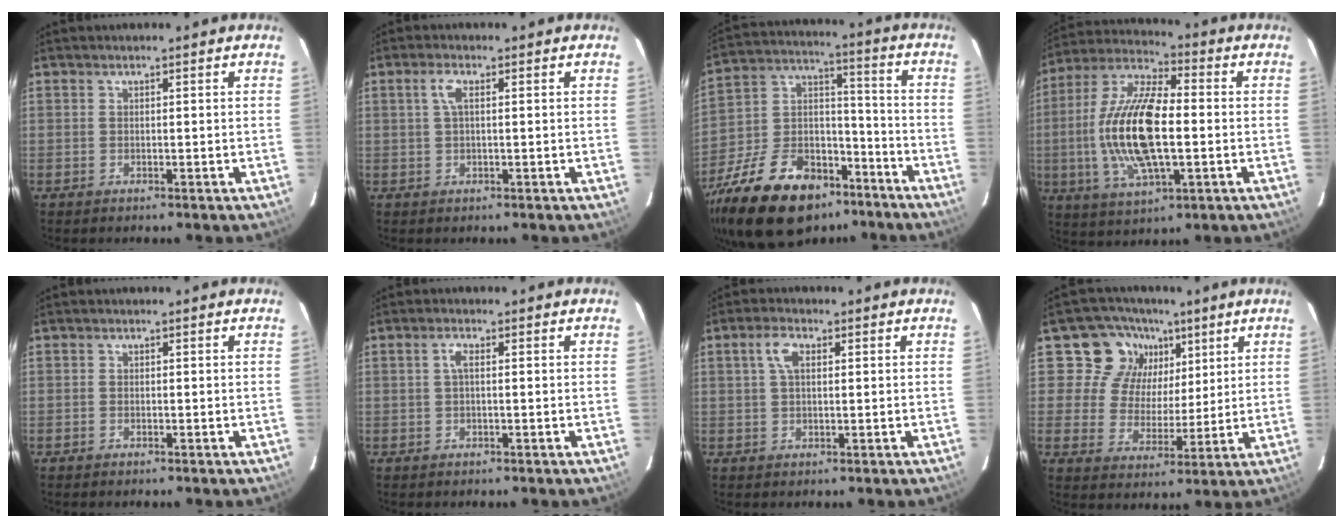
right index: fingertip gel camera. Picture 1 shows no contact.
{"total": 2.4, "force": [0.5, 0.7, 2.3], "torque": [-0.050, 0.007, 0.009]}
{"total": 25.7, "force": [-17.0, 14.1, 13.0], "torque": [-0.287, 0.029, -0.265]}
{"total": 18.0, "force": [-1.7, 6.6, 16.7], "torque": [-0.338, 0.002, -0.035]}
{"total": 0.6, "force": [-0.5, 0.3, 0.0], "torque": [-0.001, 0.001, -0.012]}
{"total": 1.6, "force": [0.1, 0.4, 1.6], "torque": [-0.033, 0.006, -0.001]}
{"total": 3.6, "force": [1.0, 1.8, 2.9], "torque": [-0.060, 0.011, 0.019]}
{"total": 10.6, "force": [5.6, 8.8, 2.0], "torque": [-0.034, 0.004, 0.090]}